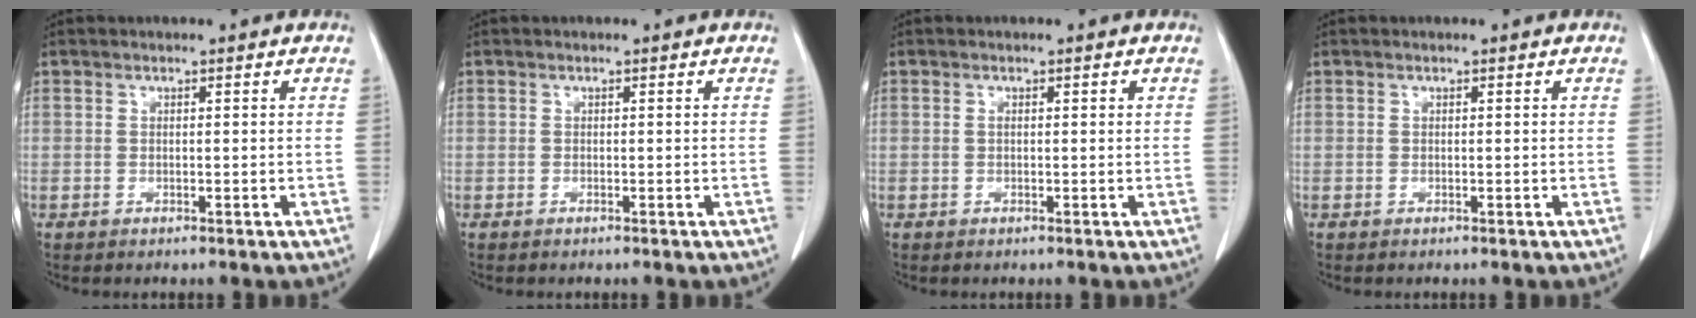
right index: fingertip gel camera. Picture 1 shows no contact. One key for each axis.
{"total": 0.0}
{"total": 0.9, "fx": 0.2, "fy": 0.3, "fz": 0.8, "tx": -0.019, "ty": 0.009, "tz": 0.006}
{"total": 0.0}